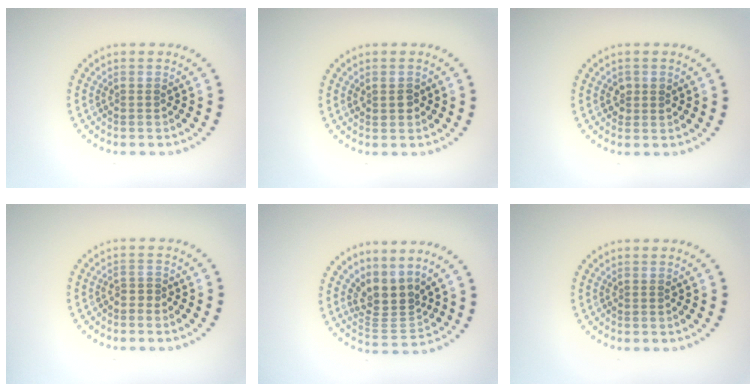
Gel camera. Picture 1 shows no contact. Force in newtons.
{"total": 1.3, "press": 1.3, "slide": 0.2}
{"total": 1.3, "press": 1.3, "slide": 0.1}
{"total": 0.6, "press": 0.4, "slide": 0.5}
{"total": 3.4, "press": 2.5, "slide": 2.3}
{"total": 0.0}